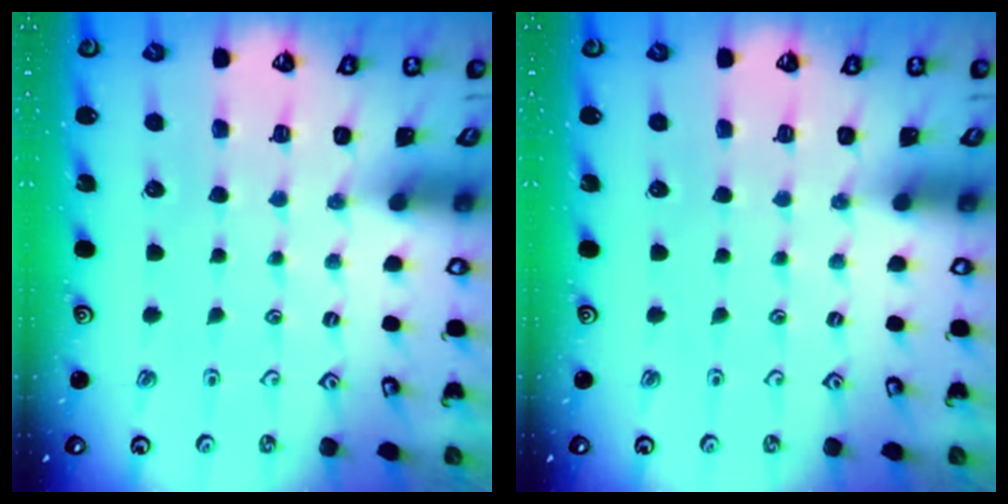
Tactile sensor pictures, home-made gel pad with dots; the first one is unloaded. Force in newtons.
{"total": 0.0}